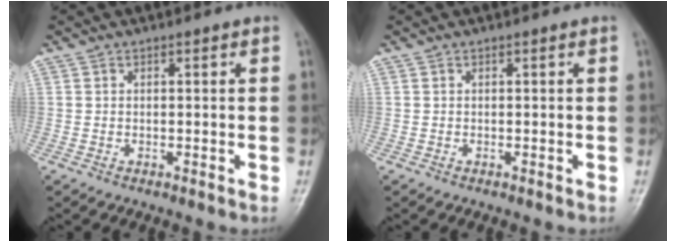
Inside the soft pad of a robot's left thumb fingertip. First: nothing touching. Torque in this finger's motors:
{"motor_torque": [-0.03, 0.03, 0.05, -0.07, 0.00]}